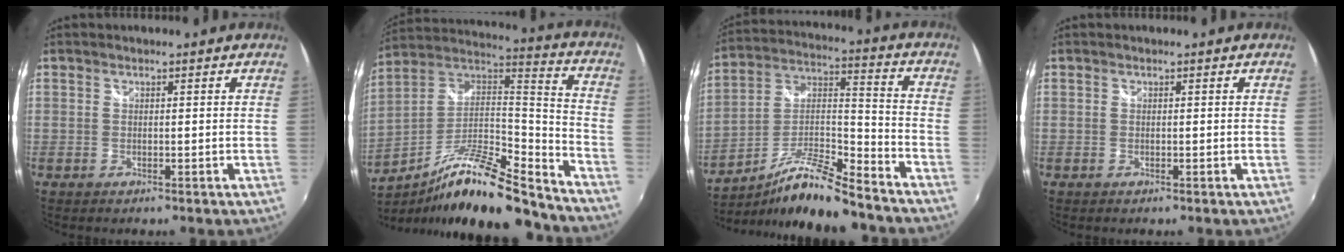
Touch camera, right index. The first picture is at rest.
{"total": 21.7, "force": [-16.2, 3.8, 13.9], "torque": [-0.236, -0.007, -0.280]}
{"total": 14.5, "force": [-11.7, 1.6, 8.5], "torque": [-0.161, 0.006, -0.212]}
{"total": 0.0}